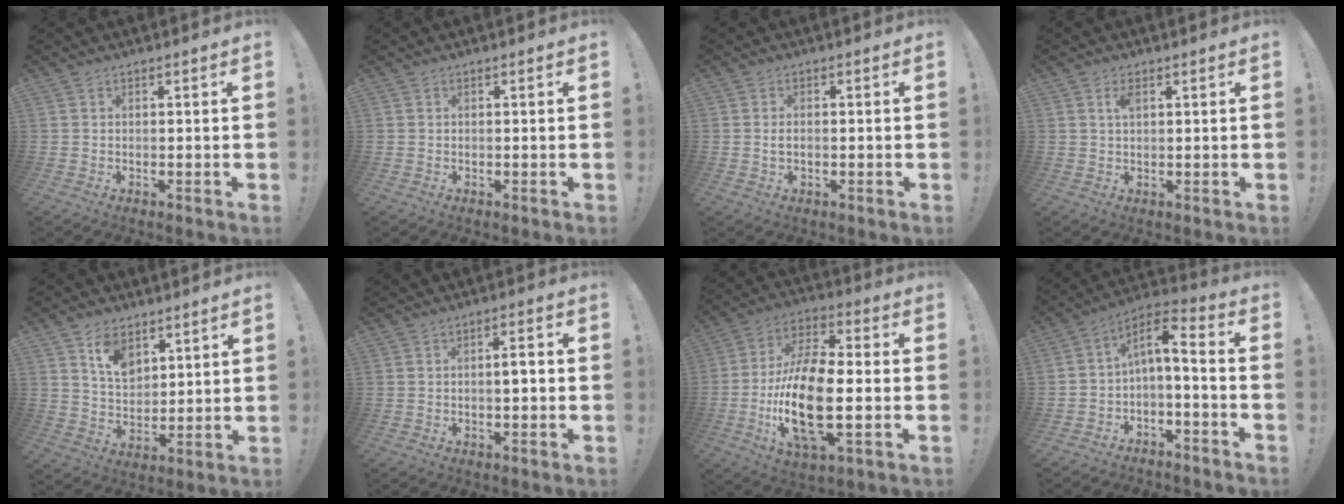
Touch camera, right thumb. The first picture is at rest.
{"total": 0.0}
{"total": 1.7, "force": [0.1, 1.0, 1.4], "torque": [-0.026, 0.006, 0.001]}
{"total": 2.2, "force": [0.9, 1.0, 1.8], "torque": [-0.028, -0.002, 0.013]}
{"total": 9.3, "force": [5.8, 5.9, 4.2], "torque": [-0.062, -0.036, 0.110]}
{"total": 3.4, "force": [-0.6, 0.6, 3.3], "torque": [-0.042, 0.001, -0.016]}
{"total": 20.4, "force": [-4.0, 8.9, 17.9], "torque": [-0.361, 0.008, -0.066]}
{"total": 6.2, "force": [-1.5, 1.7, 5.7], "torque": [-0.100, 0.001, -0.032]}